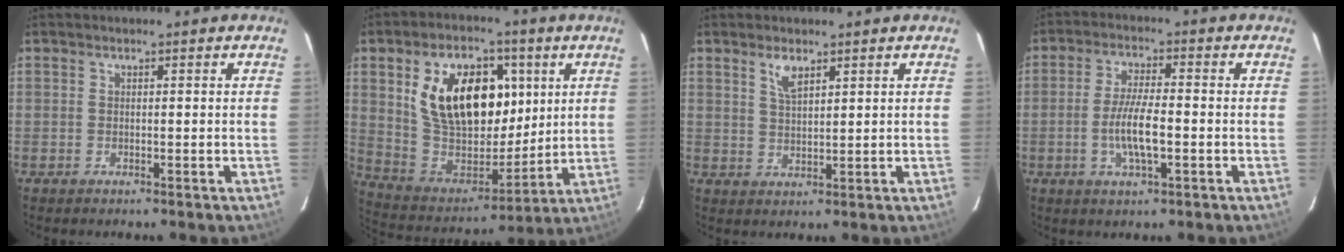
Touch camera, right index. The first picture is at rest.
{"total": 21.8, "force": [6.7, 13.3, 15.9], "torque": [-0.300, 0.018, 0.135]}
{"total": 3.5, "force": [2.2, 1.3, 2.4], "torque": [-0.044, 0.001, 0.044]}
{"total": 7.4, "force": [-1.9, 1.7, 7.0], "torque": [-0.137, -0.003, -0.036]}